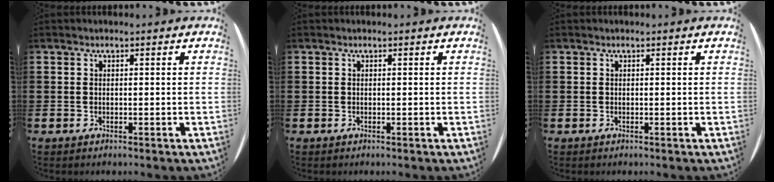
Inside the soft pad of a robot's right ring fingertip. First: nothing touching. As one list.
[{"total": 0.0}, {"total": 0.0}]